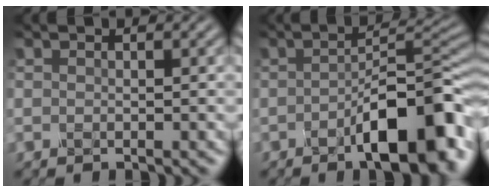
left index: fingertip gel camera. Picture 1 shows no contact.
{"total": 9.4, "force": [-4.2, 3.0, 7.9], "torque": [-0.110, 0.004, -0.060]}